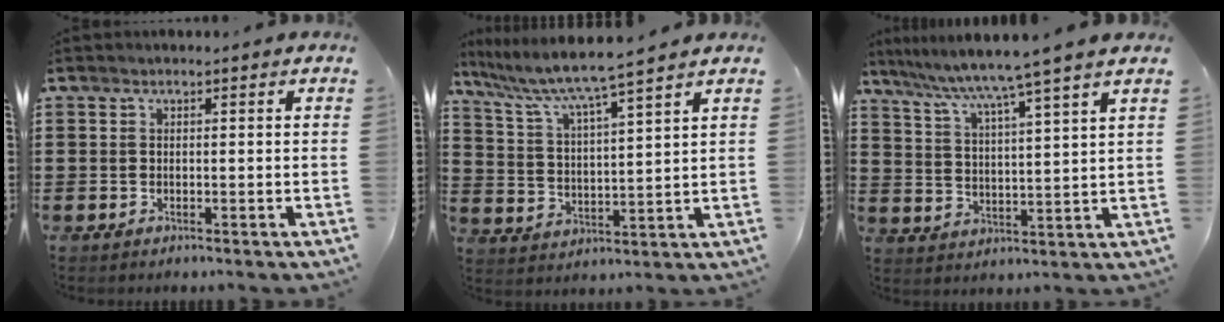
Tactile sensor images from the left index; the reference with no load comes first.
{"total": 6.0, "force": [5.3, -0.6, 2.8], "torque": [-0.081, -0.042, 0.082]}
{"total": 5.9, "force": [4.9, -1.6, 2.9], "torque": [-0.079, -0.040, 0.073]}